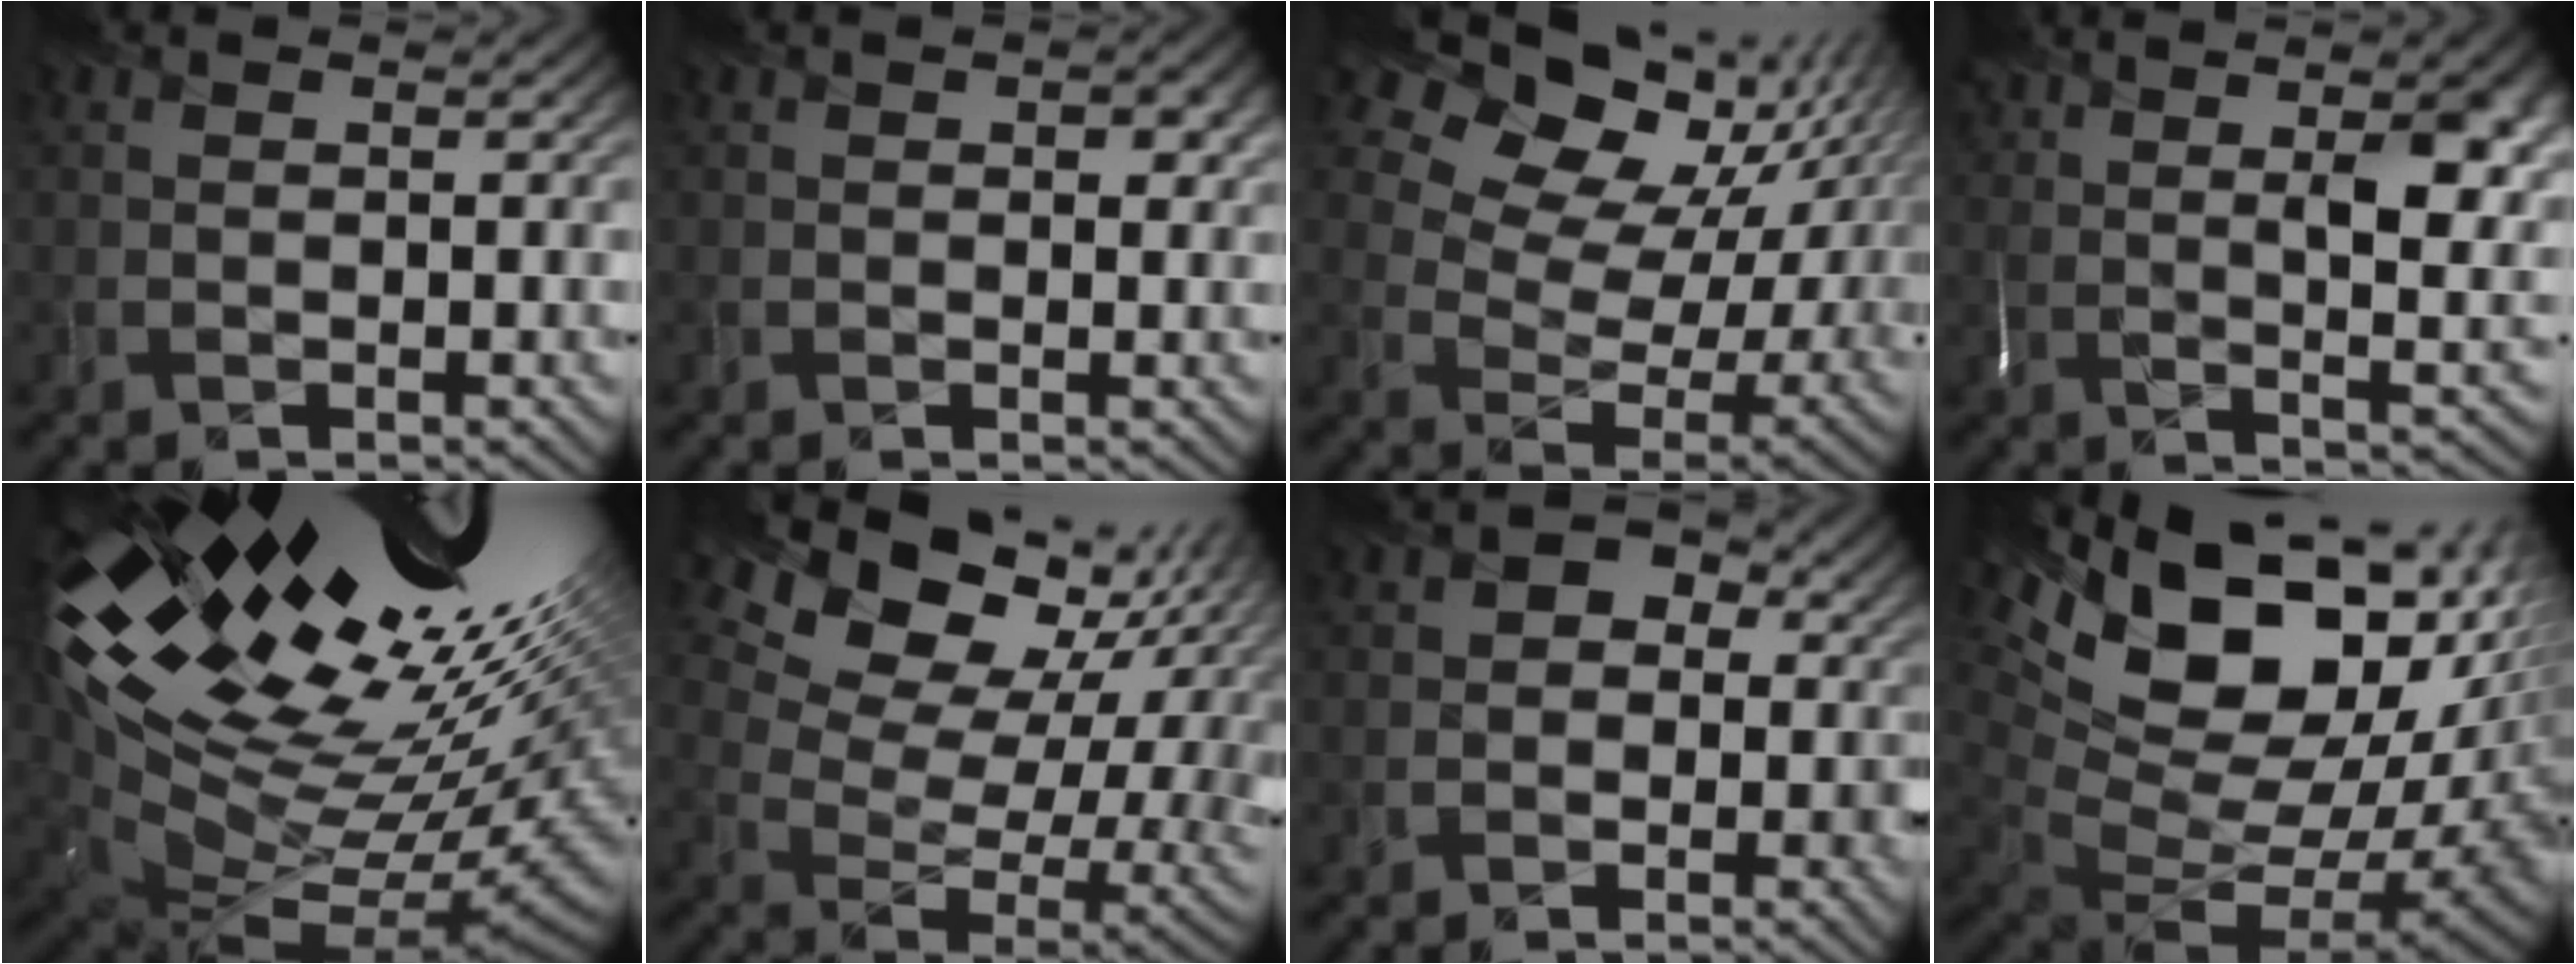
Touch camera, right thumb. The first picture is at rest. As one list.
[{"total": 2.5, "force": [0.7, 1.4, 1.9], "torque": [-0.030, -0.002, 0.013]}, {"total": 16.1, "force": [9.0, 9.4, 9.4], "torque": [-0.196, 0.028, 0.156]}, {"total": 13.9, "force": [5.3, 5.1, 11.8], "torque": [-0.180, 0.030, 0.081]}, {"total": 20.8, "force": [8.3, 9.7, 16.4], "torque": [-0.270, 0.001, 0.158]}, {"total": 18.3, "force": [9.9, 10.9, 10.9], "torque": [-0.220, 0.047, 0.161]}, {"total": 5.1, "force": [-0.6, 4.4, 2.5], "torque": [-0.017, 0.003, -0.022]}, {"total": 22.3, "force": [7.4, 13.5, 16.2], "torque": [-0.286, 0.019, 0.160]}]